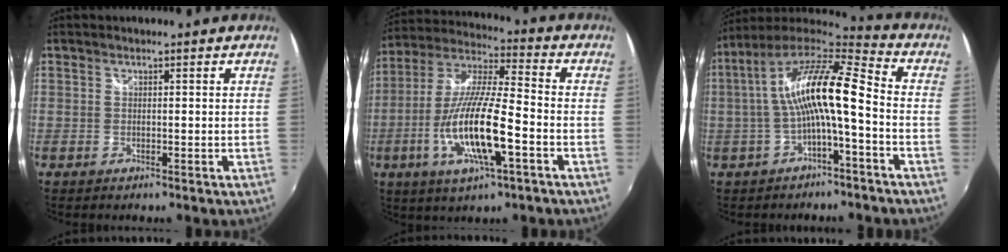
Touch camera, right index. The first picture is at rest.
{"total": 17.1, "force": [-5.7, 3.3, 15.8], "torque": [-0.315, -0.017, -0.110]}
{"total": 14.6, "force": [-1.0, 2.9, 14.3], "torque": [-0.267, 0.018, -0.020]}